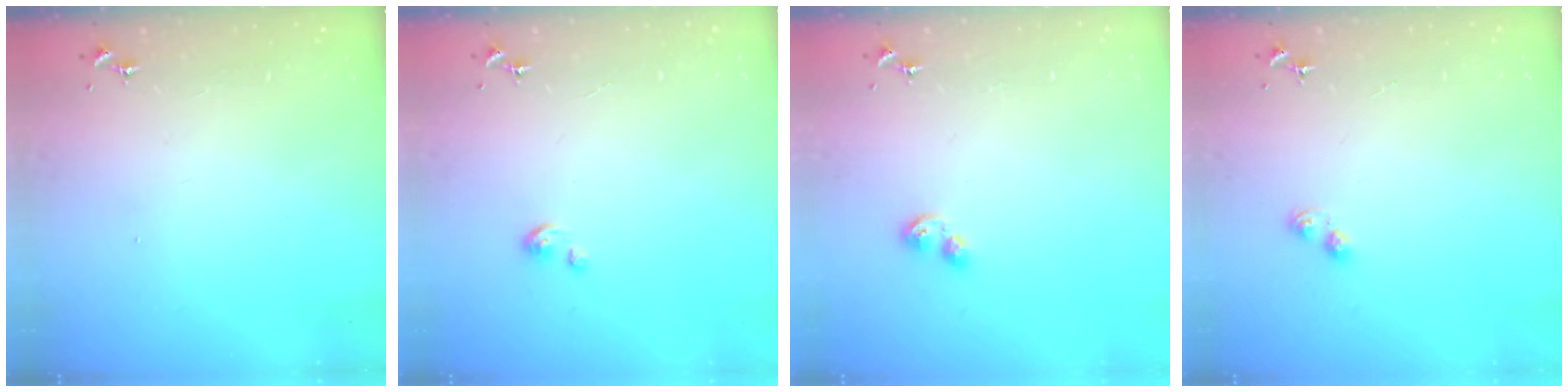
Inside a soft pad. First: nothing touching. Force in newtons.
{"total": 1.9, "press": 1.9, "slide": 0.2}
{"total": 4.6, "press": 4.5, "slide": 0.9}
{"total": 2.8, "press": 2.7, "slide": 0.4}